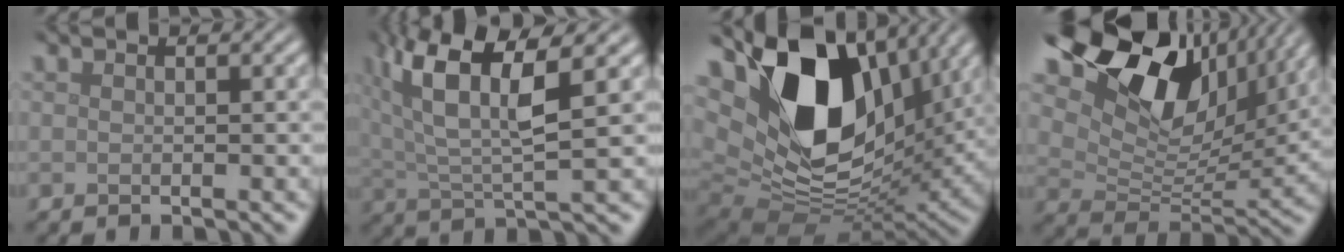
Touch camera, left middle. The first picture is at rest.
{"total": 8.8, "force": [3.4, 3.0, 7.6], "torque": [-0.162, 0.007, 0.061]}
{"total": 15.6, "force": [5.9, 9.4, 11.0], "torque": [-0.208, -0.007, 0.105]}
{"total": 15.3, "force": [8.7, 8.6, 9.2], "torque": [-0.181, 0.028, 0.154]}